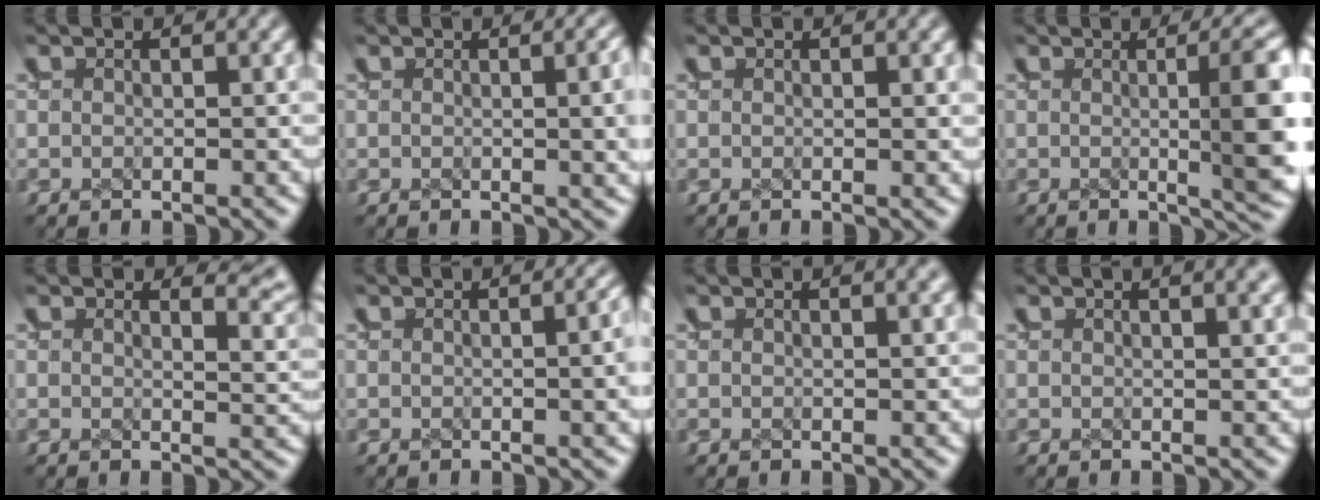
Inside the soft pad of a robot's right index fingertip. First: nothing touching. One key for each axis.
{"total": 1.9, "fx": 0.3, "fy": 0.3, "fz": 1.9, "tx": -0.014, "ty": 0.003, "tz": 0.006}
{"total": 0.0}
{"total": 6.2, "fx": -1.7, "fy": 1.7, "fz": 5.7, "tx": -0.048, "ty": 0.005, "tz": -0.031}
{"total": 3.2, "fx": 2.6, "fy": 0.4, "fz": 1.8, "tx": -0.026, "ty": -0.014, "tz": 0.043}
{"total": 1.4, "fx": 0.1, "fy": 0.2, "fz": 1.4, "tx": -0.012, "ty": 0.005, "tz": 0.004}
{"total": 0.6, "fx": 0.5, "fy": -0.4, "fz": 0.2, "tx": -0.002, "ty": 0.000, "tz": 0.010}
{"total": 1.2, "fx": 1.0, "fy": -0.3, "fz": 0.7, "tx": -0.009, "ty": 0.000, "tz": 0.017}